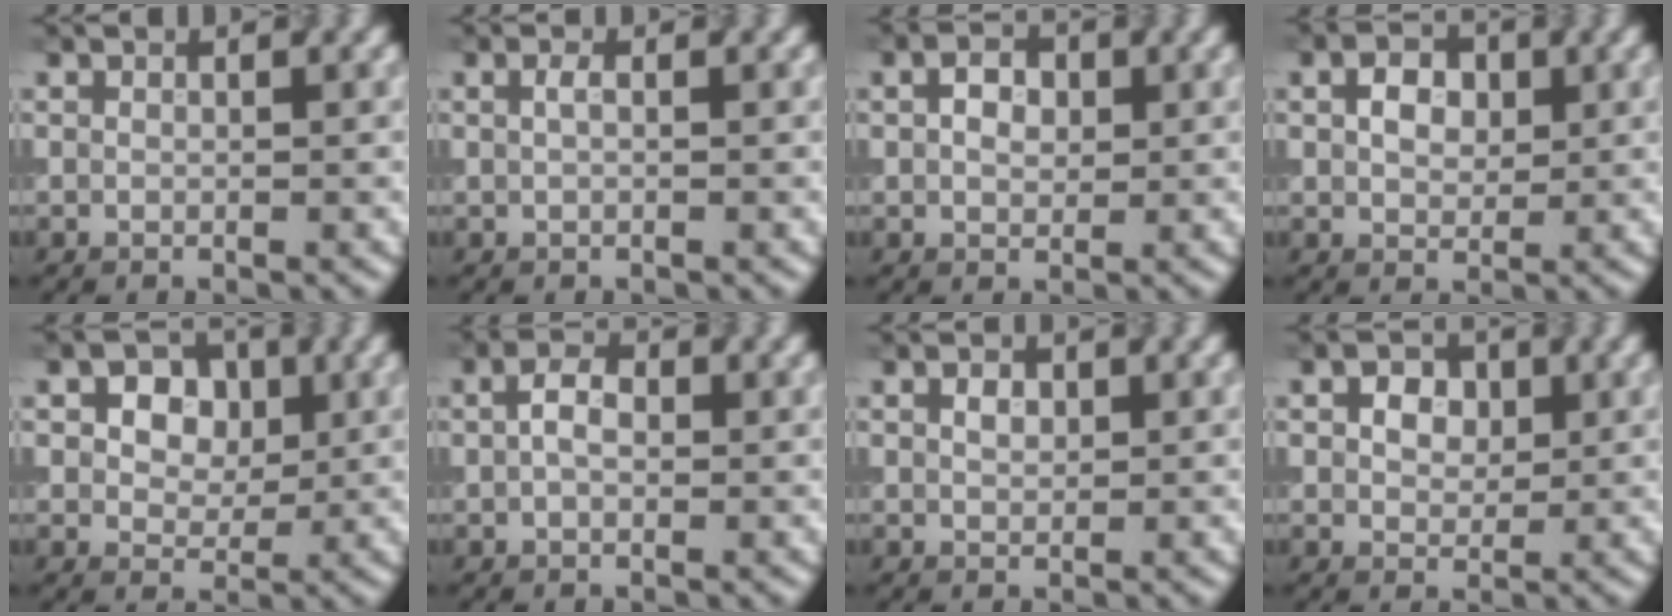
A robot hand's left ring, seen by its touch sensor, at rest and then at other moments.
{"total": 0.8, "force": [0.2, 0.3, 0.7], "torque": [-0.016, 0.003, 0.003]}
{"total": 2.6, "force": [0.5, 1.8, 1.7], "torque": [-0.033, 0.003, 0.006]}
{"total": 3.0, "force": [0.7, 2.2, 1.9], "torque": [-0.037, 0.004, 0.010]}
{"total": 5.2, "force": [1.7, 3.7, 3.3], "torque": [-0.044, 0.009, 0.005]}
{"total": 2.7, "force": [0.3, 1.7, 2.1], "torque": [-0.036, 0.004, -0.001]}
{"total": 1.3, "force": [0.4, 0.8, 0.8], "torque": [-0.014, 0.002, 0.008]}
{"total": 3.1, "force": [1.1, 2.2, 1.9], "torque": [-0.031, 0.003, 0.010]}